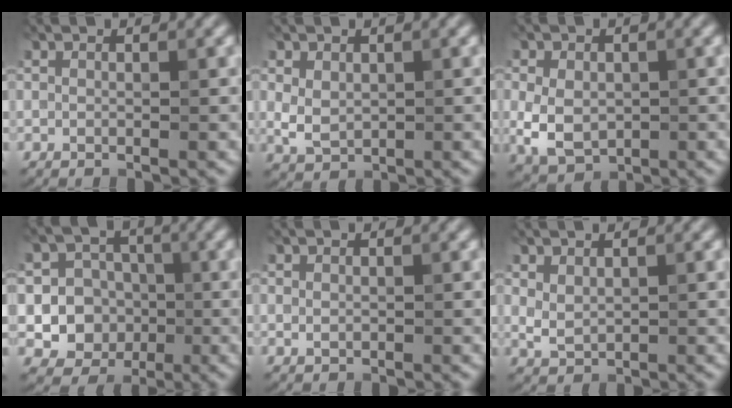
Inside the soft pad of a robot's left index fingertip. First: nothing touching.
{"total": 2.2, "force": [0.4, 1.6, 1.4], "torque": [-0.029, -0.002, 0.013]}
{"total": 4.9, "force": [-0.6, 3.6, 3.3], "torque": [-0.069, -0.009, -0.010]}
{"total": 8.2, "force": [-1.6, 7.7, 2.6], "torque": [-0.026, 0.002, -0.052]}
{"total": 0.7, "force": [0.1, 0.5, 0.4], "torque": [-0.006, -0.001, 0.002]}
{"total": 1.5, "force": [0.8, 1.0, 0.9], "torque": [-0.019, -0.004, 0.022]}